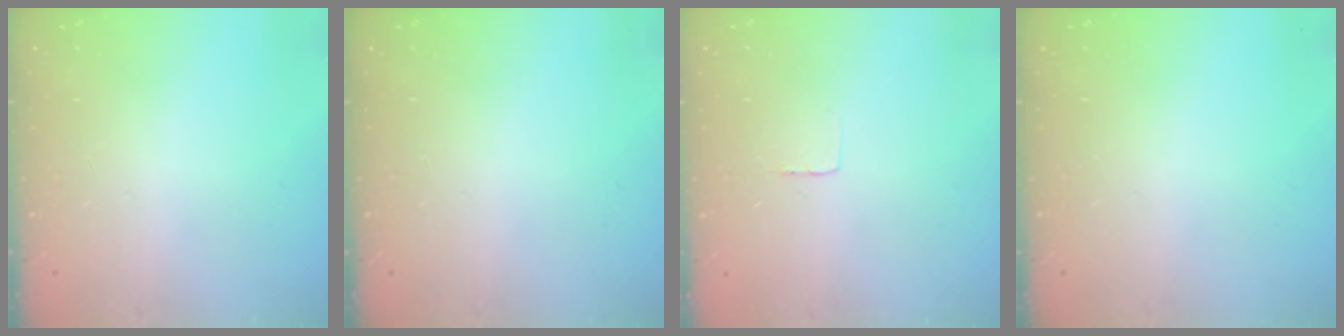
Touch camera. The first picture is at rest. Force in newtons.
{"total": 0.0}
{"total": 2.3, "press": 2.3, "slide": 0.1}
{"total": 0.0}